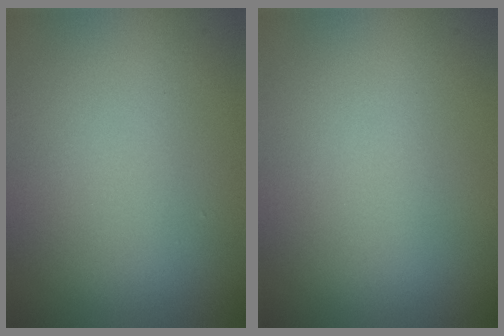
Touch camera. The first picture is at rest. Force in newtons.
{"total": 0.0}